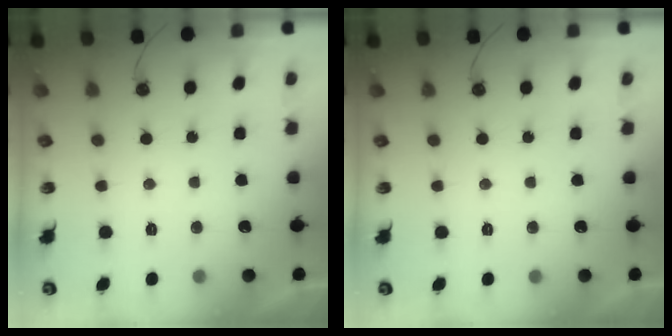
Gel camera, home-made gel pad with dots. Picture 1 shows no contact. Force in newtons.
{"total": 0.0}